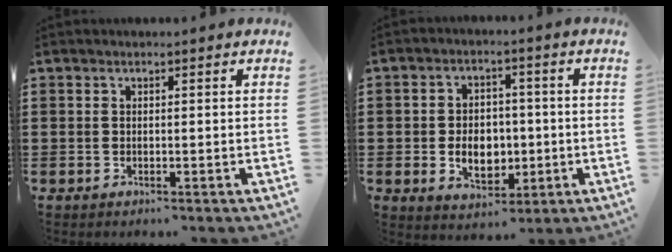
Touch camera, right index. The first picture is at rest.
{"total": 6.1, "force": [-0.9, 4.8, 3.7], "torque": [-0.061, 0.005, -0.018]}